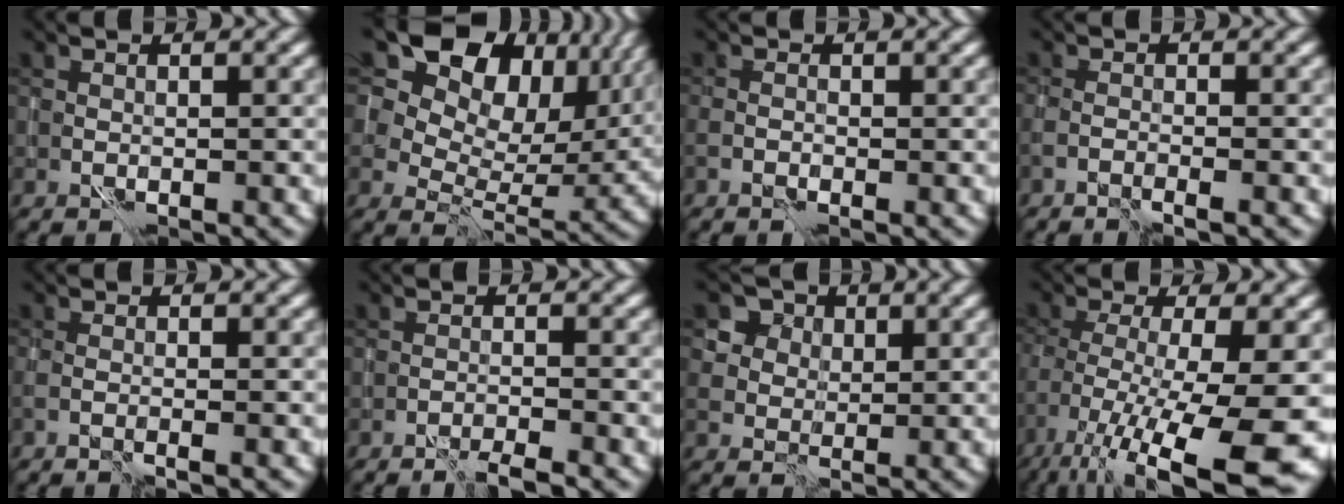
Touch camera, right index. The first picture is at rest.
{"total": 18.3, "force": [9.8, 11.2, 10.7], "torque": [-0.198, 0.067, 0.160]}
{"total": 0.8, "force": [-0.4, 0.4, 0.6], "torque": [-0.013, 0.002, -0.010]}
{"total": 1.4, "force": [-1.1, 0.0, 0.8], "torque": [-0.015, -0.001, -0.026]}
{"total": 1.3, "force": [-0.8, 0.2, 1.0], "torque": [-0.014, -0.002, -0.021]}
{"total": 2.1, "force": [-1.8, 0.0, 1.0], "torque": [-0.015, 0.006, -0.037]}
{"total": 5.3, "force": [2.3, 4.5, 1.9], "torque": [-0.038, 0.009, 0.030]}
{"total": 14.5, "force": [-6.3, 4.4, 12.2], "torque": [-0.220, -0.018, -0.088]}